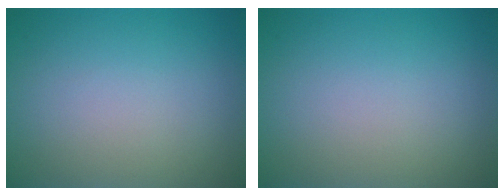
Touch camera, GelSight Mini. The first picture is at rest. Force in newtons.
{"total": 0.0}